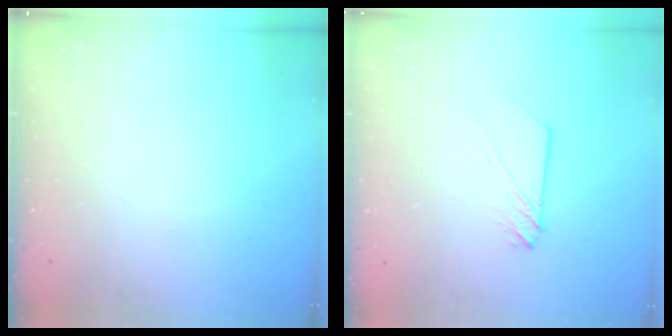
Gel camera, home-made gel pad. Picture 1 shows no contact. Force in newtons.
{"total": 2.9, "press": 2.9, "slide": 0.4}